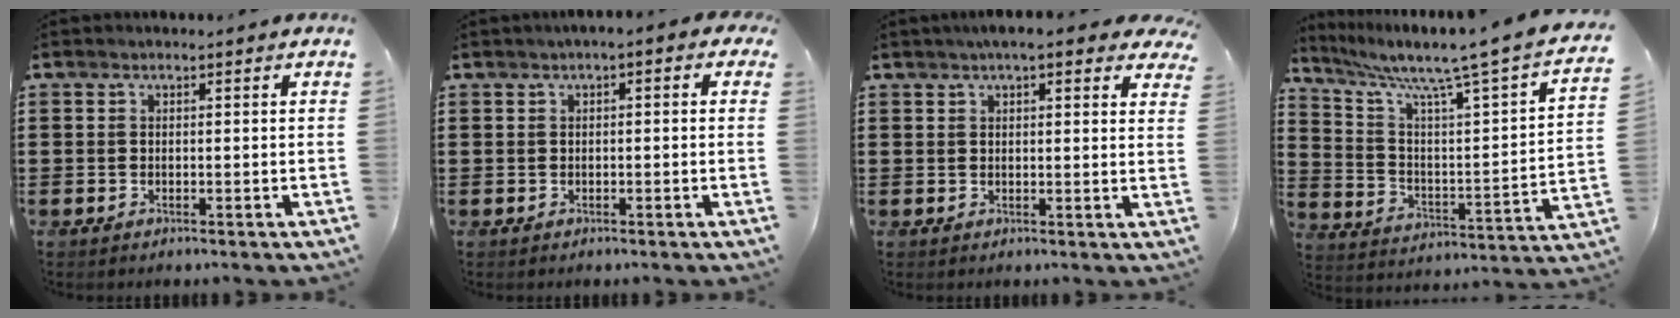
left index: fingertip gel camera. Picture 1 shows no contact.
{"total": 1.3, "force": [-0.4, 0.4, 1.1], "torque": [-0.021, 0.001, -0.009]}
{"total": 3.9, "force": [3.0, 0.5, 2.4], "torque": [-0.057, 0.003, 0.054]}
{"total": 7.4, "force": [6.1, -0.1, 4.3], "torque": [-0.104, -0.055, 0.089]}